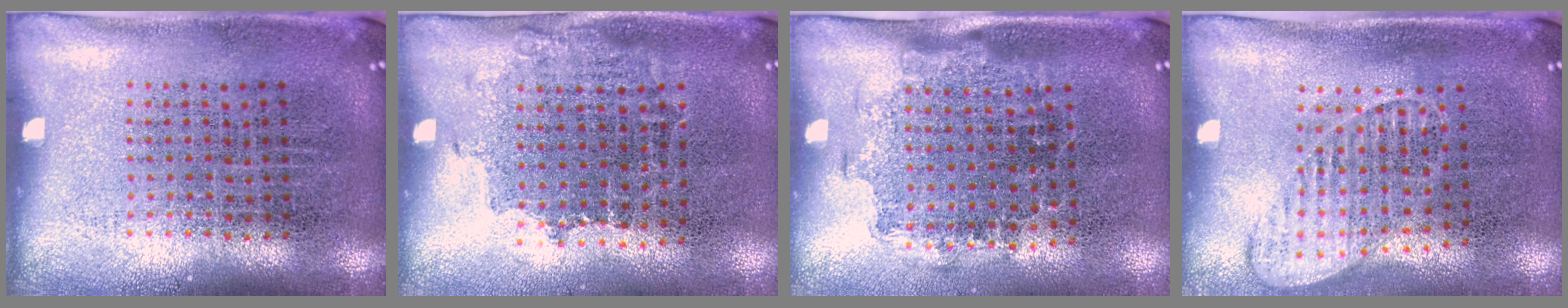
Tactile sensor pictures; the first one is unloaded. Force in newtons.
{"total": 1.0, "press": 0.9, "slide": 0.6}
{"total": 1.3, "press": 1.1, "slide": 0.7}
{"total": 1.4, "press": 1.2, "slide": 0.8}